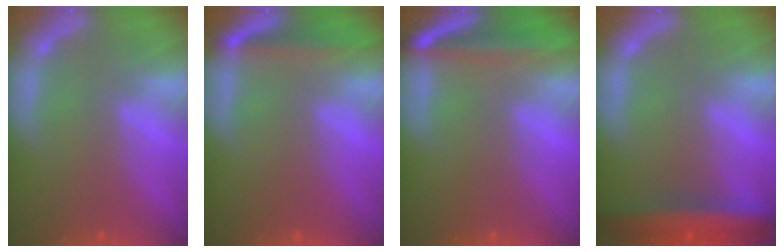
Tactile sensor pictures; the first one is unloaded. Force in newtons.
{"total": 4.0}
{"total": 7.1}
{"total": 6.0}